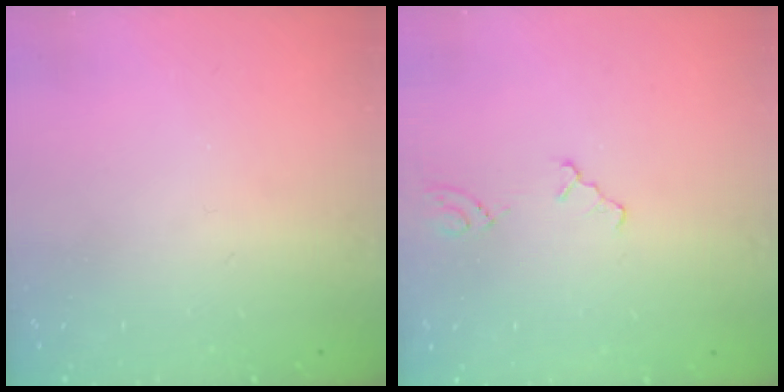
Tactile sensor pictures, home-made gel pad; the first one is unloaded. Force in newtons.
{"total": 2.2, "press": 2.2, "slide": 0.4}